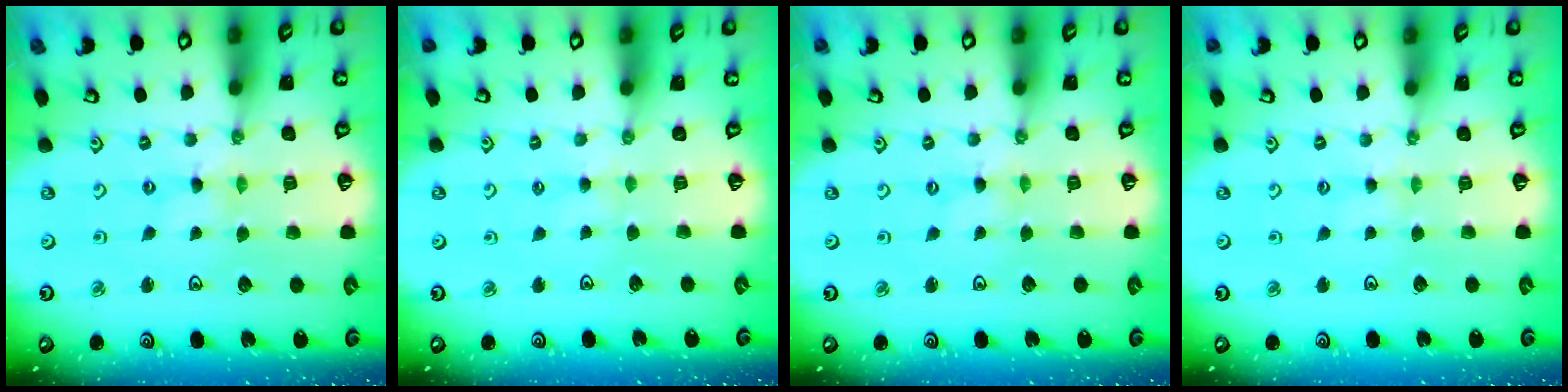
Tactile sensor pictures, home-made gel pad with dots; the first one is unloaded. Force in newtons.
{"total": 0.8, "press": 0.8, "slide": 0.3}
{"total": 0.0}
{"total": 1.2, "press": 1.2, "slide": 0.3}